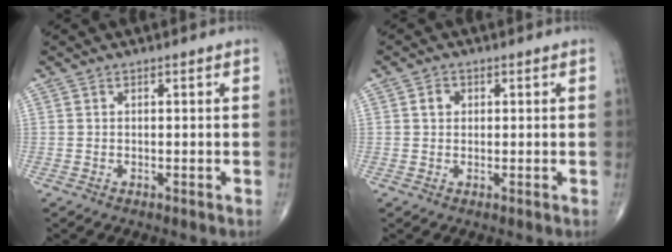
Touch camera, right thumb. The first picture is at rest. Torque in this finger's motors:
{"motor_torque": [-0.38, 0.22, 0.28, -0.01, -0.01]}